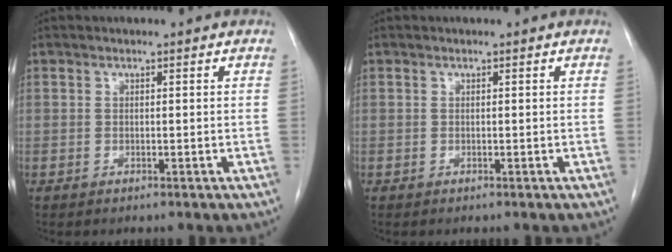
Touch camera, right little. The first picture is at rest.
{"total": 0.0}